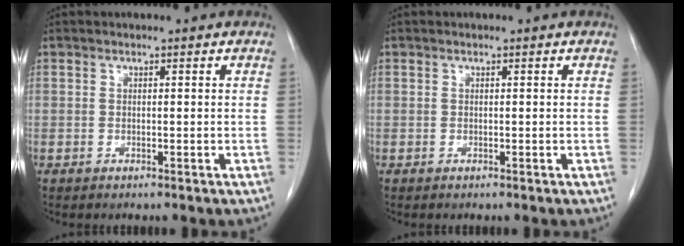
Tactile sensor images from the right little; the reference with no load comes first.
{"total": 0.0}